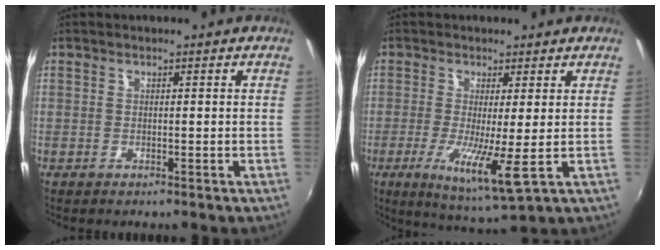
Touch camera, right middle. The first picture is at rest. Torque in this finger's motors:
{"motor_torque": [1.50, -0.63, 0.21, 0.14]}